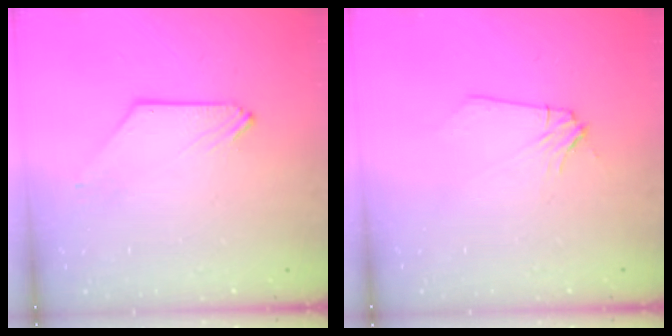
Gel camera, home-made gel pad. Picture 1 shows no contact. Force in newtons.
{"total": 2.9, "press": 2.9, "slide": 0.5}